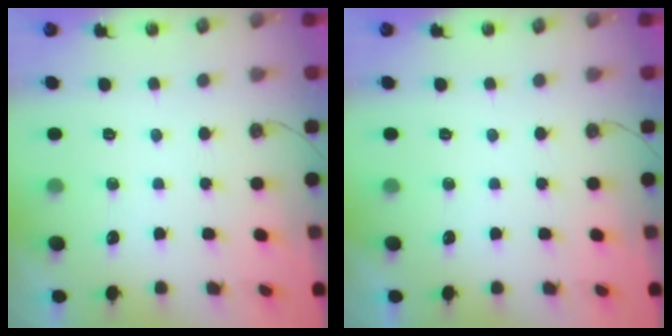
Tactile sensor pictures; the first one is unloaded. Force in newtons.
{"total": 0.0}